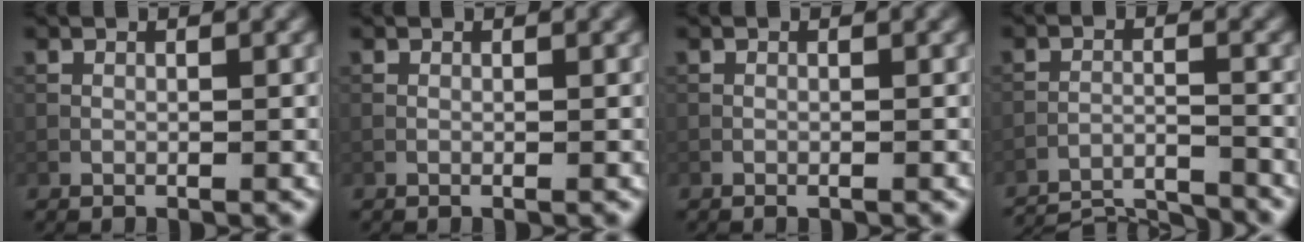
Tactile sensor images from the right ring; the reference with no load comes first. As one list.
[{"total": 0.0}, {"total": 0.0}, {"total": 10.8, "force": [-10.5, 1.7, 1.8], "torque": [-0.028, -0.018, -0.156]}]